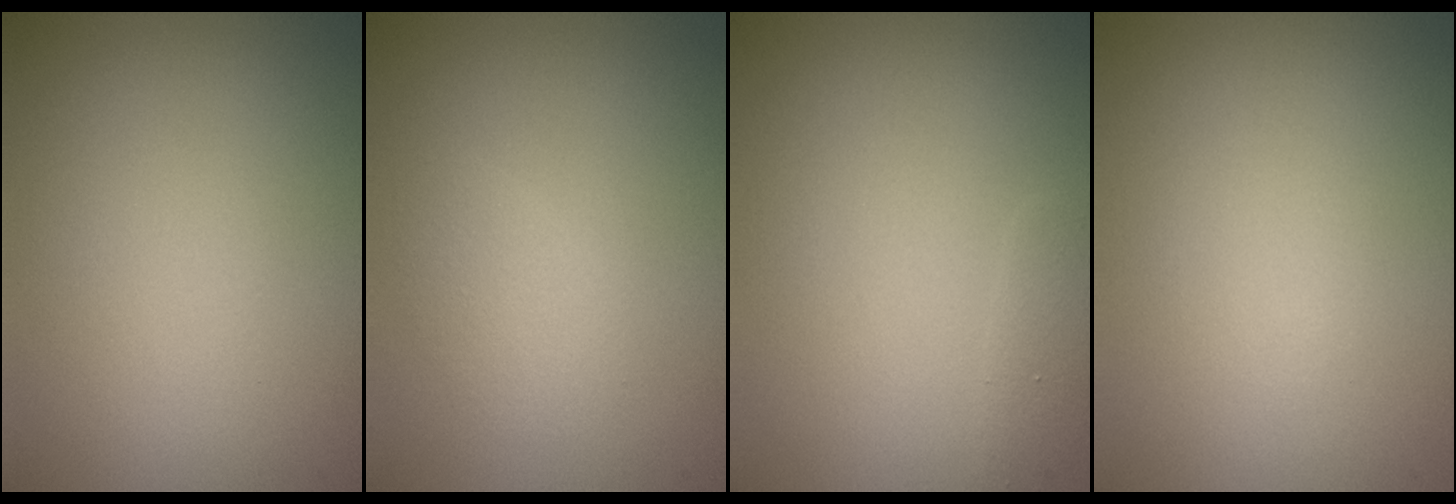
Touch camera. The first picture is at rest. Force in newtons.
{"total": 1.4, "press": 1.4, "slide": 0.1}
{"total": 1.1, "press": 1.1, "slide": 0.1}
{"total": 0.0}